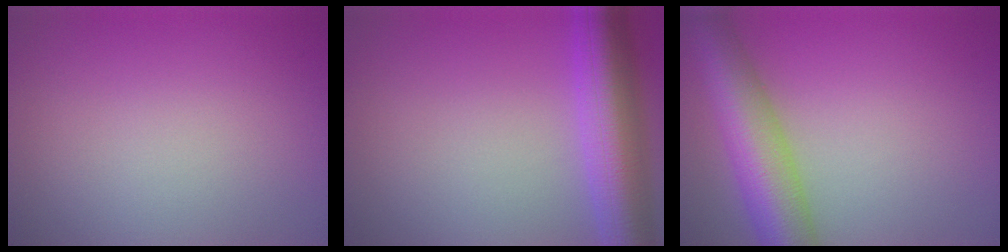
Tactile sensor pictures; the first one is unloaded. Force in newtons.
{"total": 8.0, "press": 7.9, "slide": 0.3}
{"total": 8.7, "press": 8.7, "slide": 0.2}